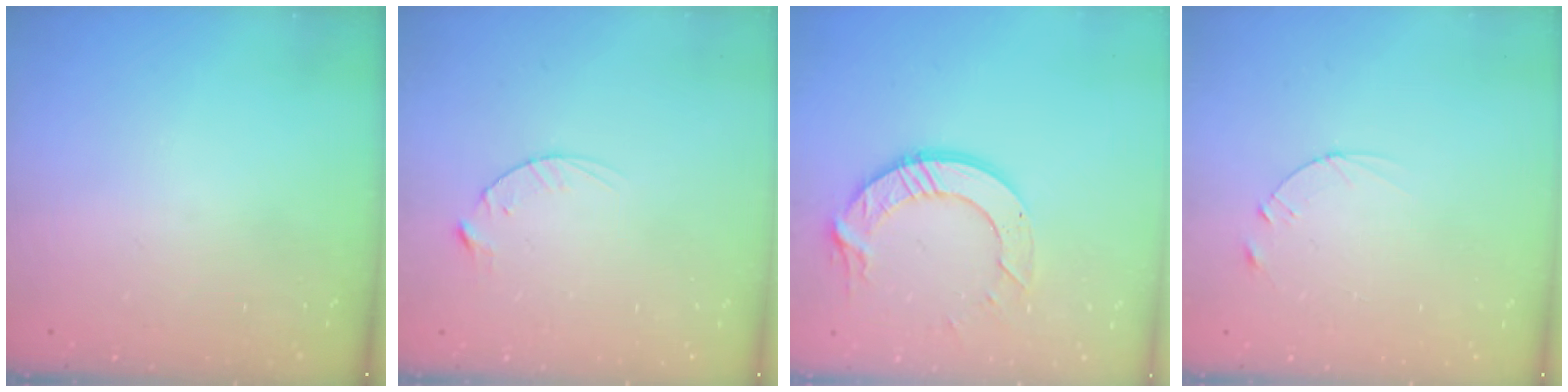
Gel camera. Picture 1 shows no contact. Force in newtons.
{"total": 3.5, "press": 3.5, "slide": 0.4}
{"total": 11.1, "press": 11.0, "slide": 1.1}
{"total": 2.4, "press": 2.3, "slide": 0.2}